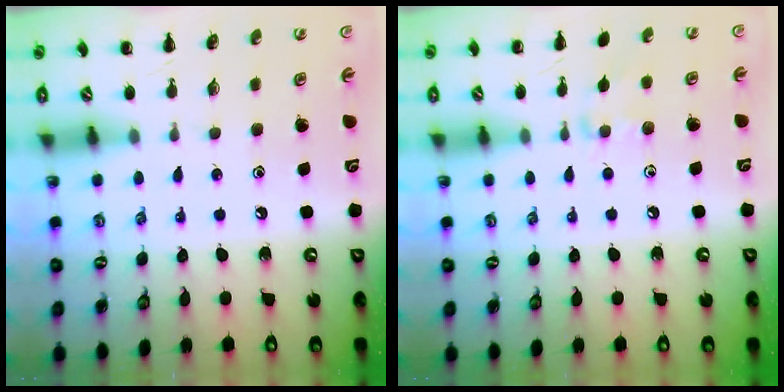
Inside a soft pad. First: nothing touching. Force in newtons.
{"total": 7.0, "press": 6.7, "slide": 1.8}